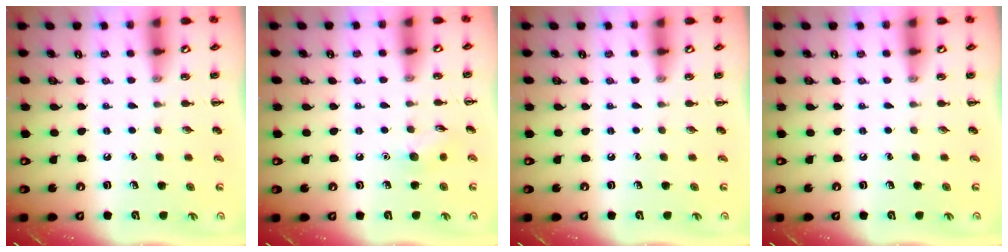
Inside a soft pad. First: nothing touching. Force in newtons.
{"total": 6.3, "press": 6.2, "slide": 1.5}
{"total": 0.0}
{"total": 0.0}